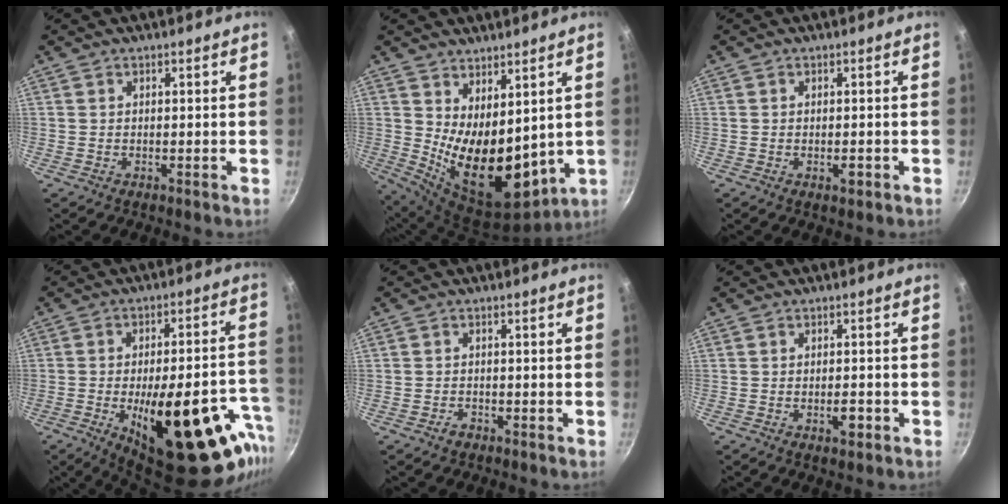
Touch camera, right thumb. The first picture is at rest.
{"total": 15.0, "force": [2.8, 8.1, 12.3], "torque": [-0.167, -0.054, 0.074]}
{"total": 1.6, "force": [-0.7, 0.6, 1.4], "torque": [-0.018, 0.001, -0.011]}
{"total": 28.3, "force": [-11.0, 11.1, 23.5], "torque": [-0.275, 0.032, -0.143]}
{"total": 1.6, "force": [-1.2, 0.9, 0.6], "torque": [-0.007, 0.011, -0.019]}
{"total": 2.8, "force": [-1.2, 1.2, 2.3], "torque": [-0.022, 0.007, -0.018]}